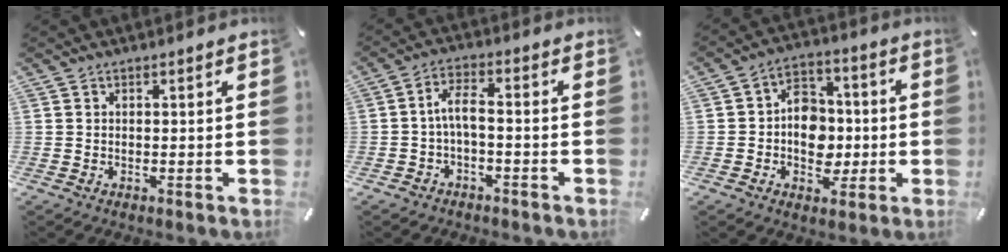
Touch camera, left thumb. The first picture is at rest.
{"total": 5.3, "force": [-1.3, 2.5, 4.5], "torque": [-0.088, 0.017, -0.027]}
{"total": 9.9, "force": [-1.7, 8.2, 5.3], "torque": [-0.081, 0.024, -0.024]}